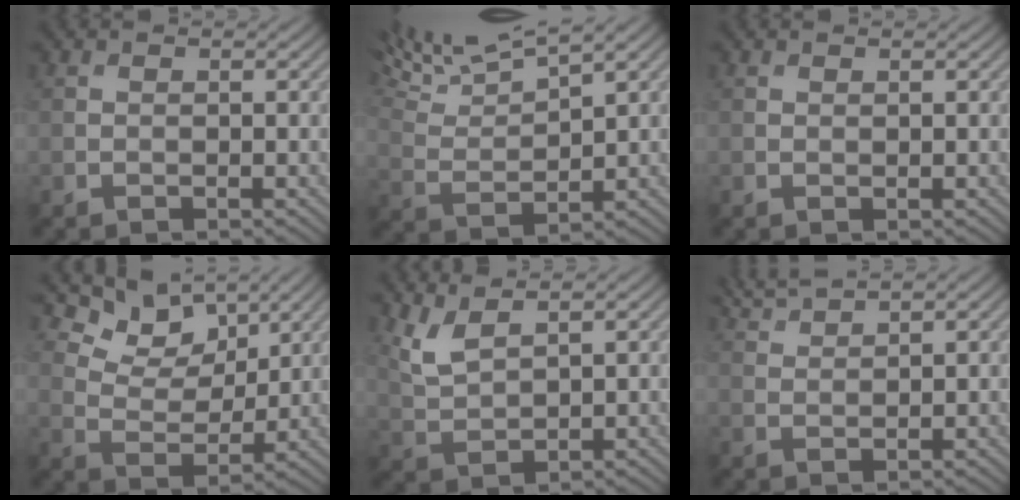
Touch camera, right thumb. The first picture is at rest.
{"total": 10.5, "force": [8.0, 2.0, 6.4], "torque": [-0.138, 0.020, 0.139]}
{"total": 0.0}
{"total": 8.2, "force": [5.6, 4.3, 4.2], "torque": [-0.082, -0.009, 0.114]}
{"total": 4.0, "force": [2.8, 1.2, 2.6], "torque": [-0.076, 0.001, 0.068]}
{"total": 3.5, "force": [3.1, 0.3, 1.6], "torque": [-0.033, 0.013, 0.064]}